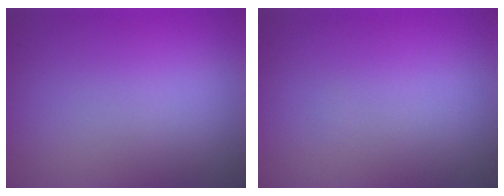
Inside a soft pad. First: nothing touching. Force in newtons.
{"total": 0.0}